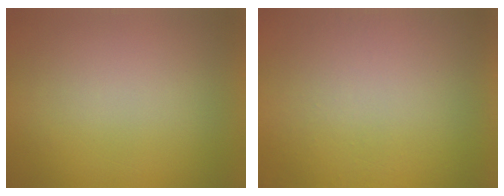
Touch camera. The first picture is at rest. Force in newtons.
{"total": 5.8}